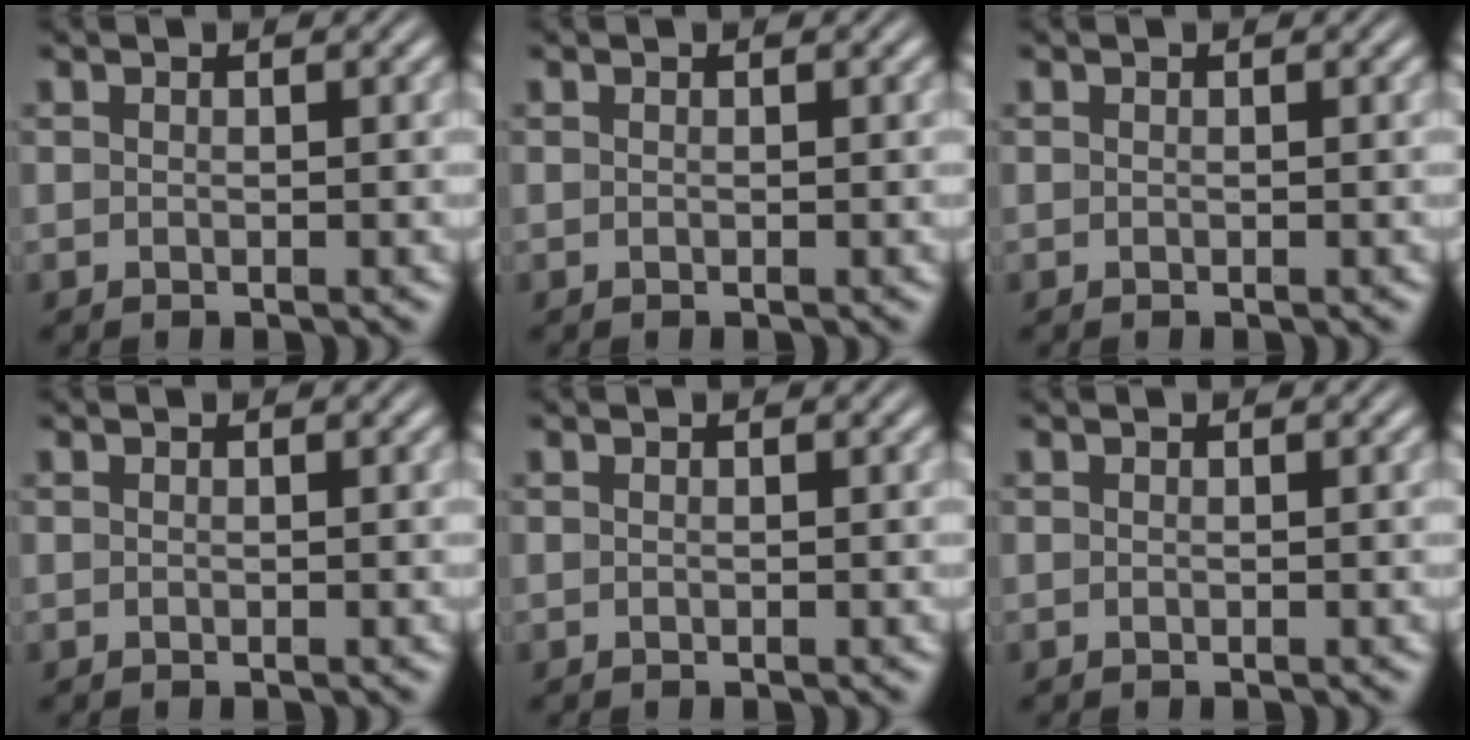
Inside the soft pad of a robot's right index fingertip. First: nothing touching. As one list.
[{"total": 0.0}, {"total": 0.0}, {"total": 0.0}, {"total": 0.0}, {"total": 0.0}]